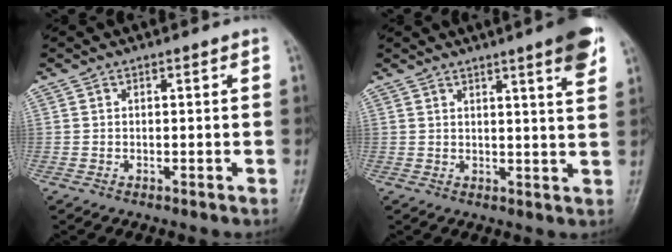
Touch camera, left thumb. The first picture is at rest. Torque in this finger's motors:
{"motor_torque": [1.11, 0.59, 0.80, -0.73, 0.01]}